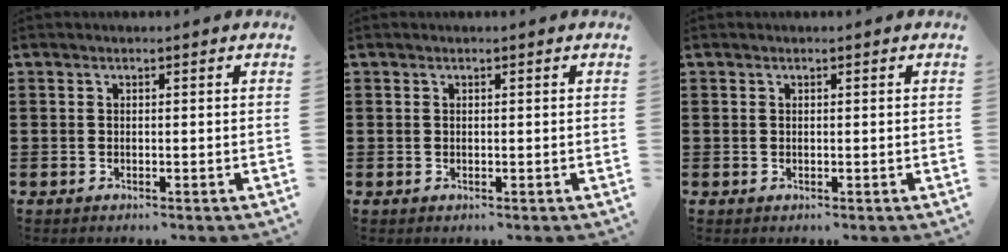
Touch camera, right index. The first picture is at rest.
{"total": 0.0}
{"total": 0.0}